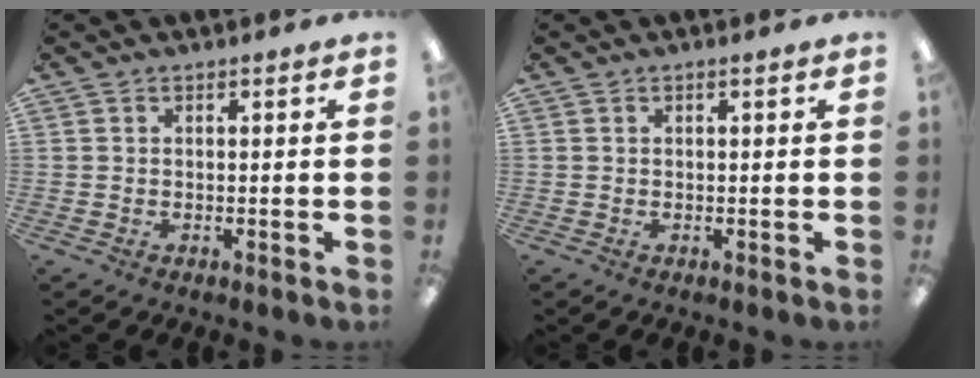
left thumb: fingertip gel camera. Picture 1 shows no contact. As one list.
[{"total": 0.6, "force": [0.4, 0.0, 0.5], "torque": [-0.008, 0.001, 0.006]}]